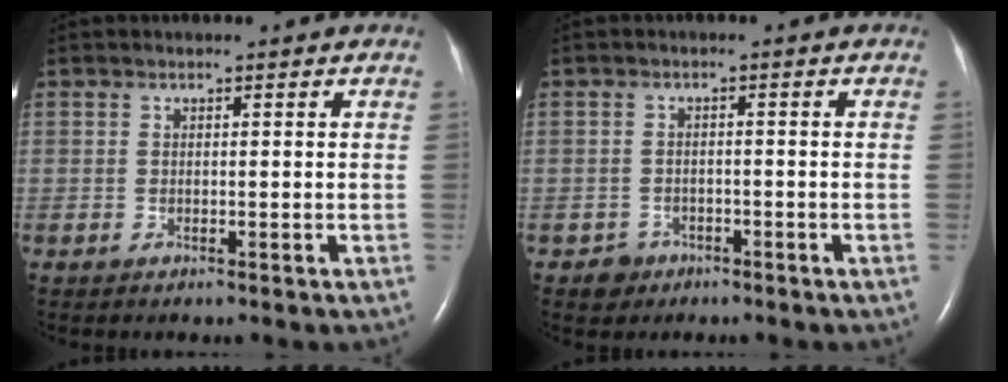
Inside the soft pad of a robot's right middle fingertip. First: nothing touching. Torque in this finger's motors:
{"motor_torque": [0.32, -0.26, 0.04, 0.01]}